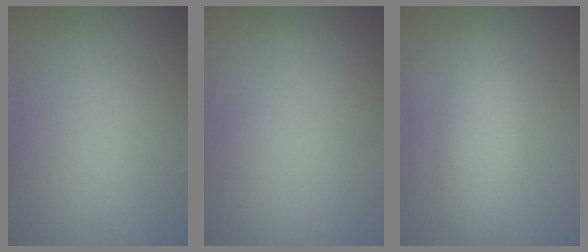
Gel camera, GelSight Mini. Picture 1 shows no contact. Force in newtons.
{"total": 1.4, "press": 1.4, "slide": 0.1}
{"total": 3.4, "press": 3.4, "slide": 0.0}